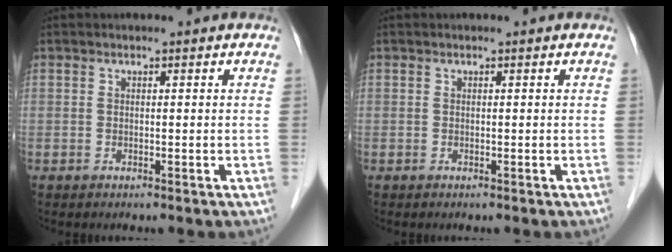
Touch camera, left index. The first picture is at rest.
{"total": 0.0}